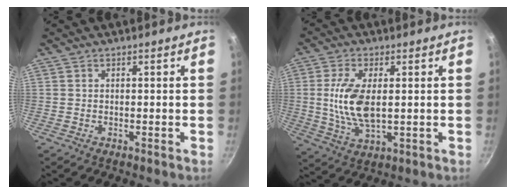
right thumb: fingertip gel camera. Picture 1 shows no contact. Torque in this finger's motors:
{"motor_torque": [1.52, 1.30, 1.08, -0.40, 0.31]}